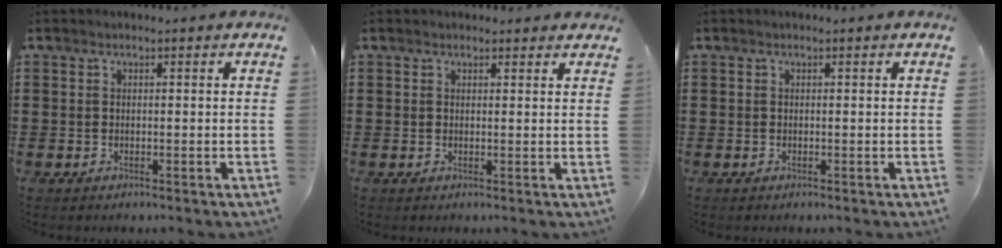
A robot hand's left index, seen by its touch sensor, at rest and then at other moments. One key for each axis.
{"total": 1.1, "fx": 1.0, "fy": 0.4, "fz": 0.2, "tx": -0.006, "ty": 0.003, "tz": 0.021}
{"total": 0.0}